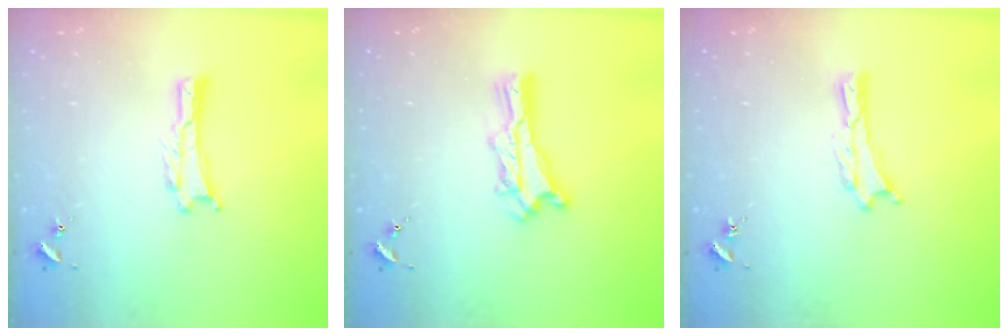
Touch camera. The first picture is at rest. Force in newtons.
{"total": 1.4, "press": 1.4, "slide": 0.2}
{"total": 0.0}